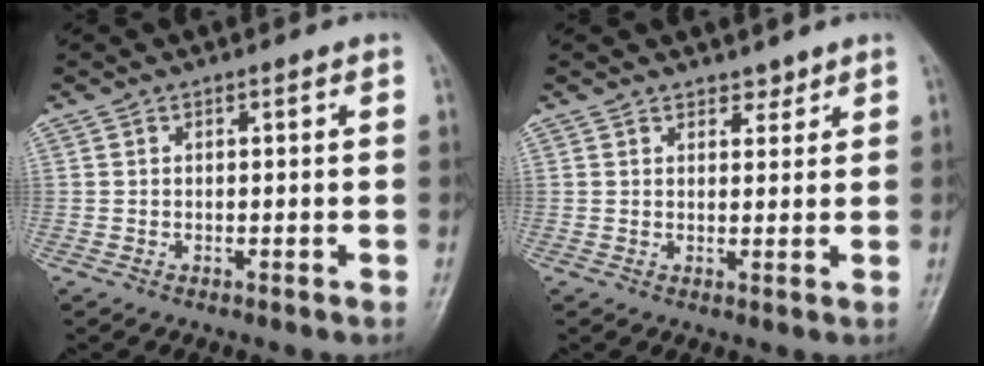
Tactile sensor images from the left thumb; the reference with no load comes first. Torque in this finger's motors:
{"motor_torque": [-0.27, 0.09, -0.27, -0.16, -0.03]}